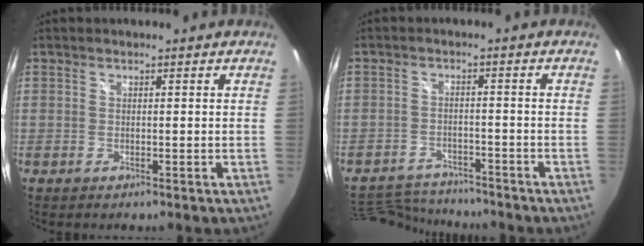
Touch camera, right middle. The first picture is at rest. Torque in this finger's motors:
{"motor_torque": [-0.81, -0.60, -0.21, -0.05]}